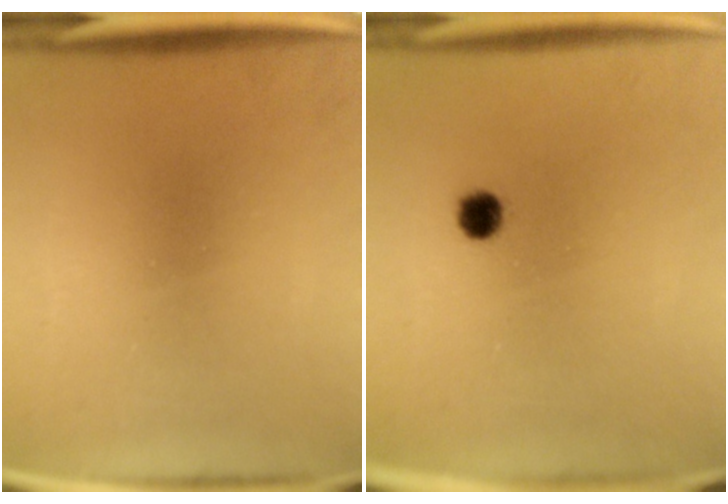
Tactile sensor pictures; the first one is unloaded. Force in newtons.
{"total": 2.8}